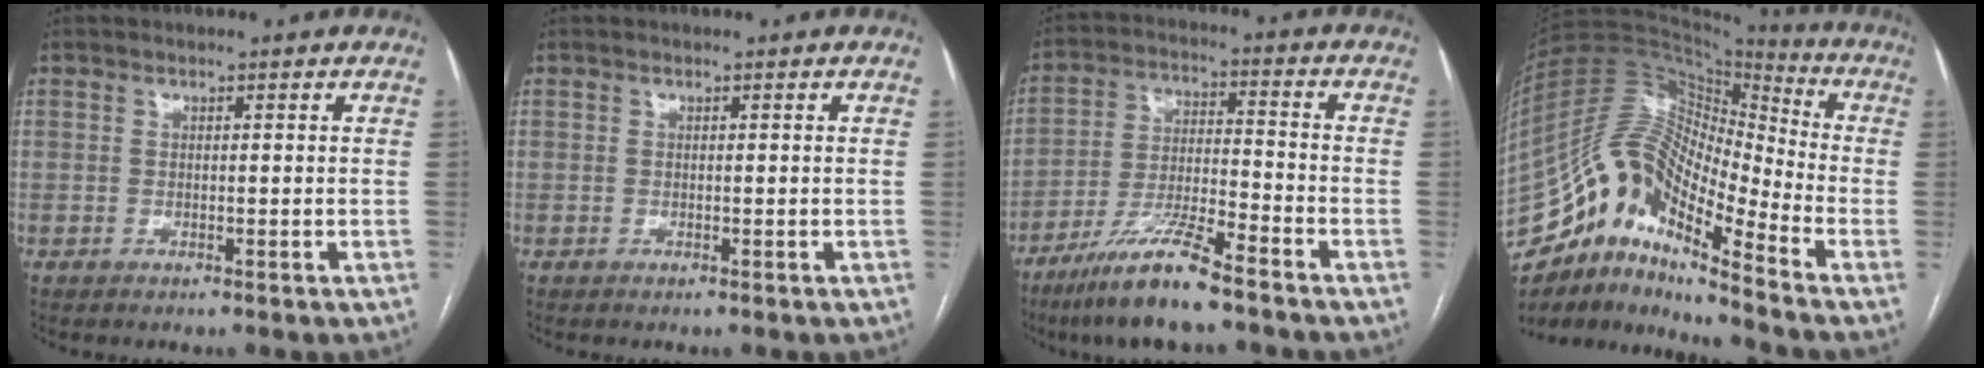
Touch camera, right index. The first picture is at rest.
{"total": 0.0}
{"total": 11.6, "force": [-8.5, 0.8, 7.8], "torque": [-0.153, -0.024, -0.157]}
{"total": 17.4, "force": [-12.5, 4.1, 11.3], "torque": [-0.215, 0.035, -0.228]}